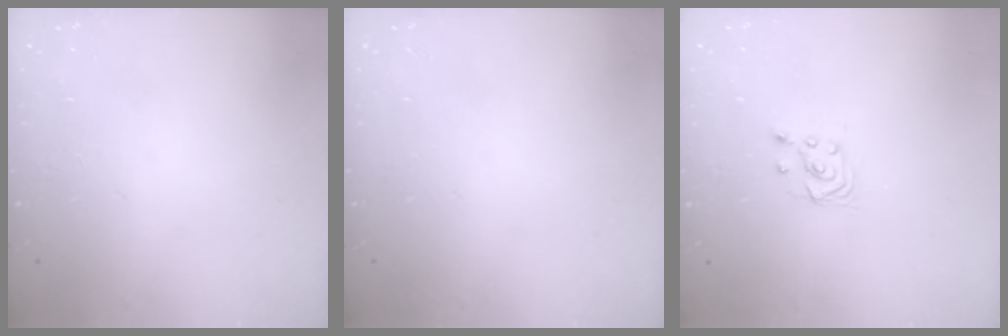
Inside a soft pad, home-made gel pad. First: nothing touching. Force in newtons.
{"total": 0.0}
{"total": 2.9, "press": 2.7, "slide": 1.0}